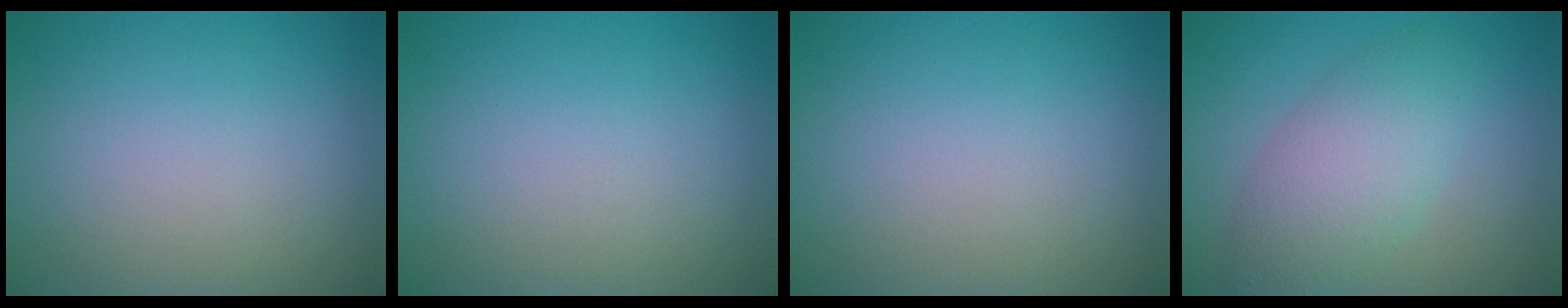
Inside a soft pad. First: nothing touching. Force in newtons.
{"total": 0.0}
{"total": 0.0}
{"total": 5.1, "press": 5.1, "slide": 0.1}